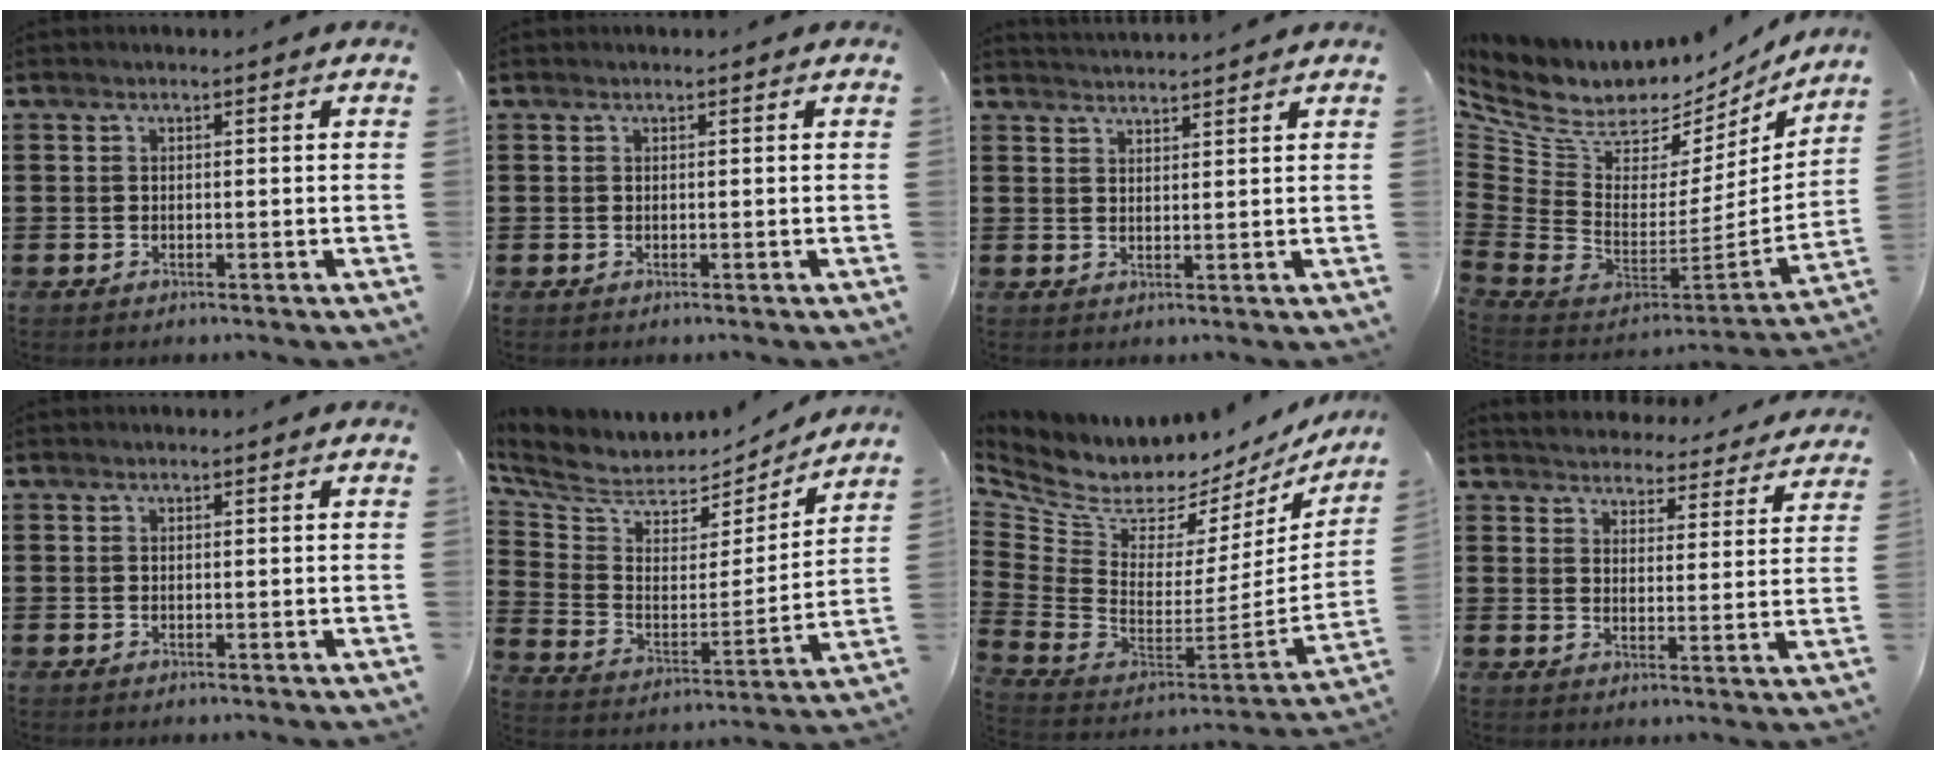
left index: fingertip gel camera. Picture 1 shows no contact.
{"total": 0.0}
{"total": 2.3, "force": [2.3, -0.3, -0.2], "torque": [-0.003, -0.006, 0.044]}
{"total": 7.5, "force": [5.6, 4.1, 2.9], "torque": [-0.112, -0.064, 0.096]}
{"total": 0.0}
{"total": 6.0, "force": [5.1, 2.6, 1.7], "torque": [-0.066, -0.043, 0.087]}
{"total": 5.9, "force": [4.8, 2.8, 1.8], "torque": [-0.075, -0.061, 0.082]}
{"total": 4.2, "force": [4.2, 0.0, -0.4], "torque": [-0.010, -0.038, 0.068]}